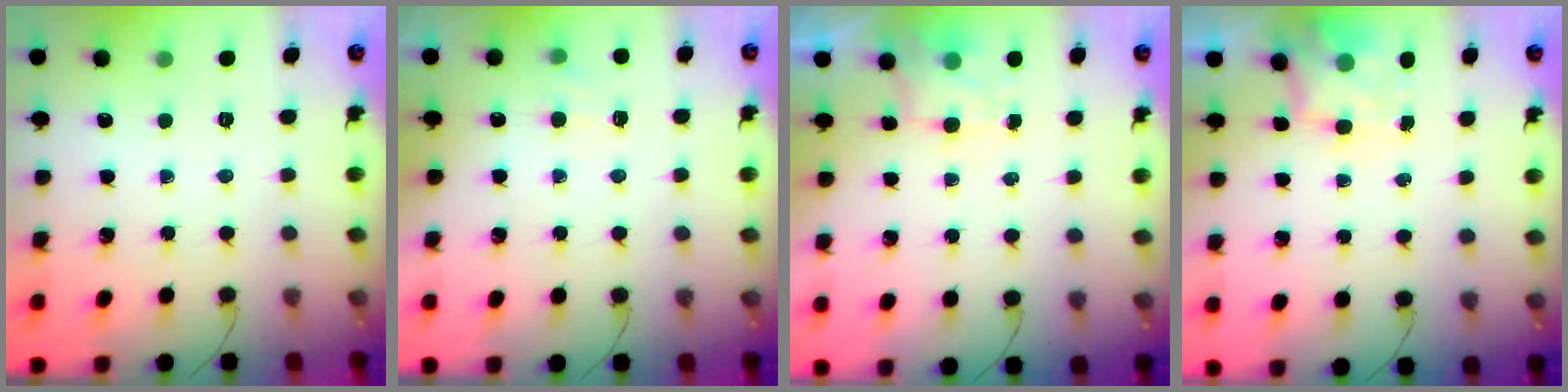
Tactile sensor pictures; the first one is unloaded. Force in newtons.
{"total": 5.9, "press": 5.7, "slide": 1.6}
{"total": 1.9, "press": 1.6, "slide": 1.0}
{"total": 4.0, "press": 4.0, "slide": 0.7}